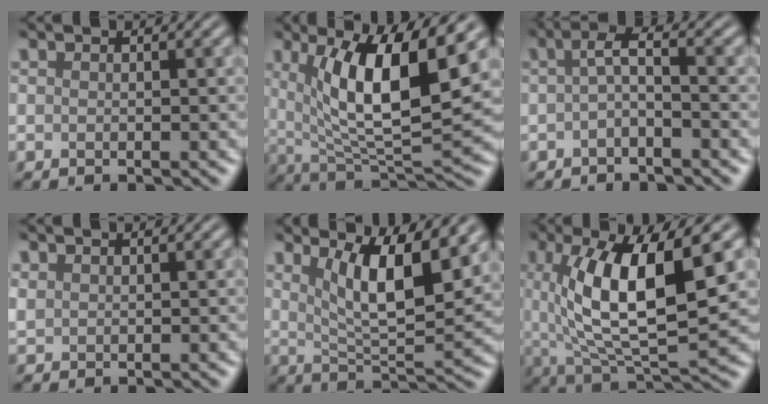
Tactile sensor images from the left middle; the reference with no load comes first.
{"total": 10.4, "force": [3.4, 2.9, 9.4], "torque": [-0.151, -0.010, 0.063]}
{"total": 2.1, "force": [-0.5, 0.6, 2.0], "torque": [-0.040, 0.006, -0.014]}
{"total": 1.1, "force": [0.9, 0.7, 0.2], "torque": [-0.008, 0.002, 0.019]}
{"total": 8.2, "force": [3.7, 2.3, 6.9], "torque": [-0.118, -0.009, 0.069]}
{"total": 10.6, "force": [1.9, 3.5, 9.8], "torque": [-0.170, -0.004, 0.035]}